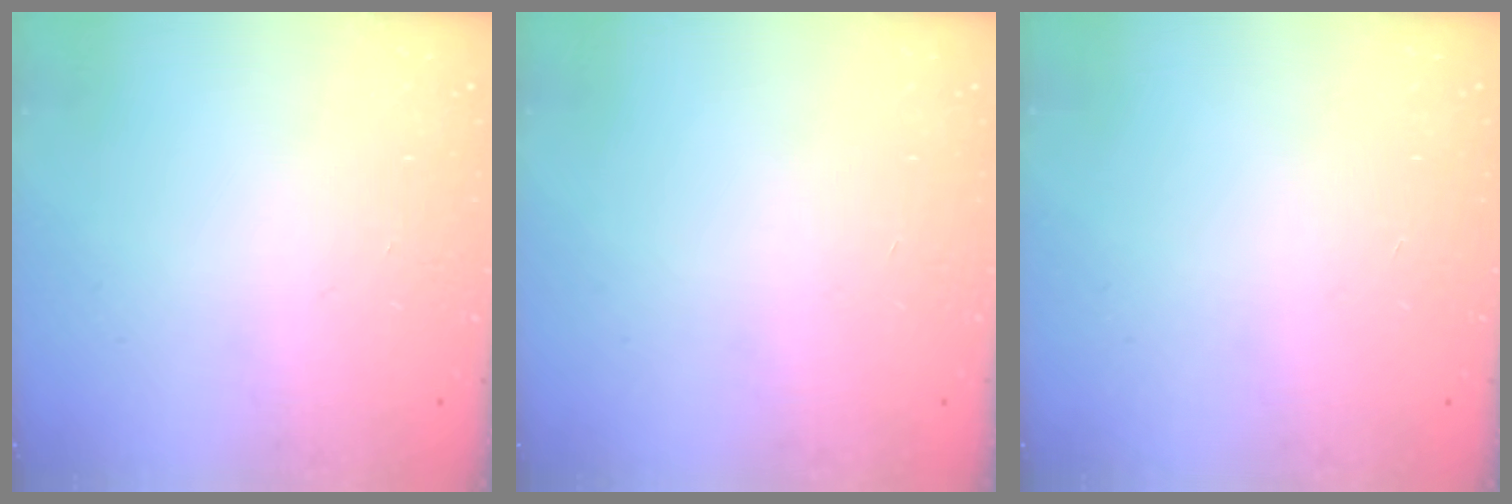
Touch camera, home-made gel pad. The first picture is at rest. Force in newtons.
{"total": 0.0}
{"total": 0.0}